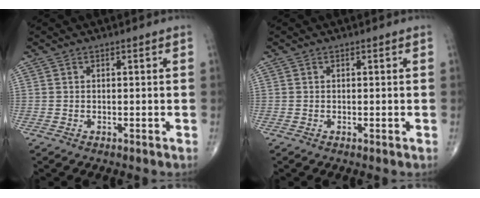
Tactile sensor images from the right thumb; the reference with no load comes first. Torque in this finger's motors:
{"motor_torque": [0.00, -0.07, -0.19, -0.20, 0.03]}